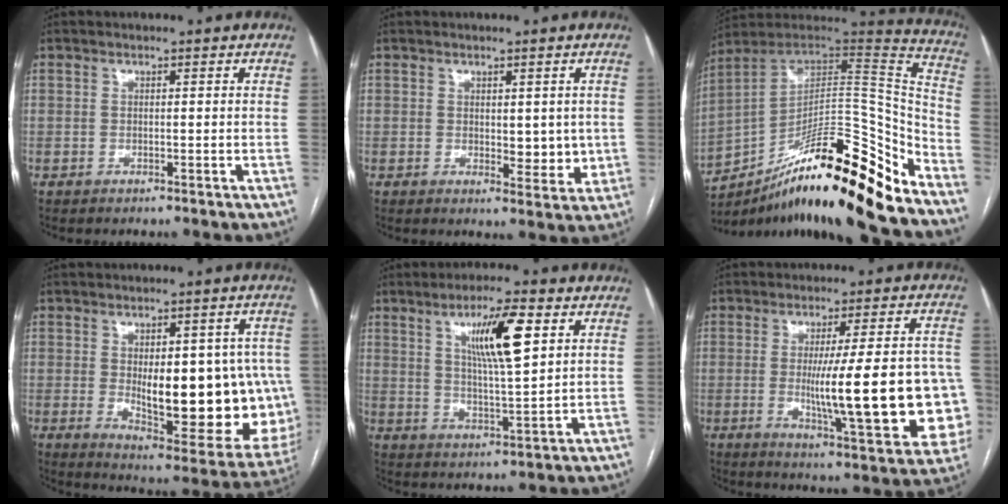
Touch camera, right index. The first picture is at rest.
{"total": 4.5, "force": [0.2, 2.3, 3.9], "torque": [-0.045, -0.011, 0.008]}
{"total": 26.6, "force": [-18.6, 3.2, 18.8], "torque": [-0.236, 0.021, -0.309]}
{"total": 21.0, "force": [-1.4, 8.0, 19.4], "torque": [-0.200, 0.010, 0.012]}
{"total": 10.5, "force": [4.1, 1.2, 9.6], "torque": [-0.165, 0.003, 0.071]}
{"total": 21.3, "force": [-2.7, 2.9, 20.9], "torque": [-0.225, 0.008, -0.021]}